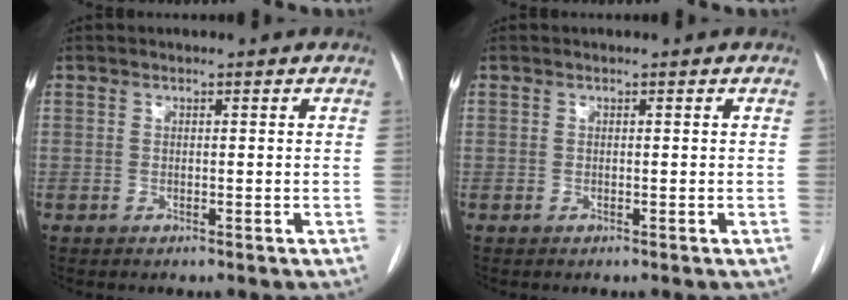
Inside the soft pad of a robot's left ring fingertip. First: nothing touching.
{"total": 0.0}